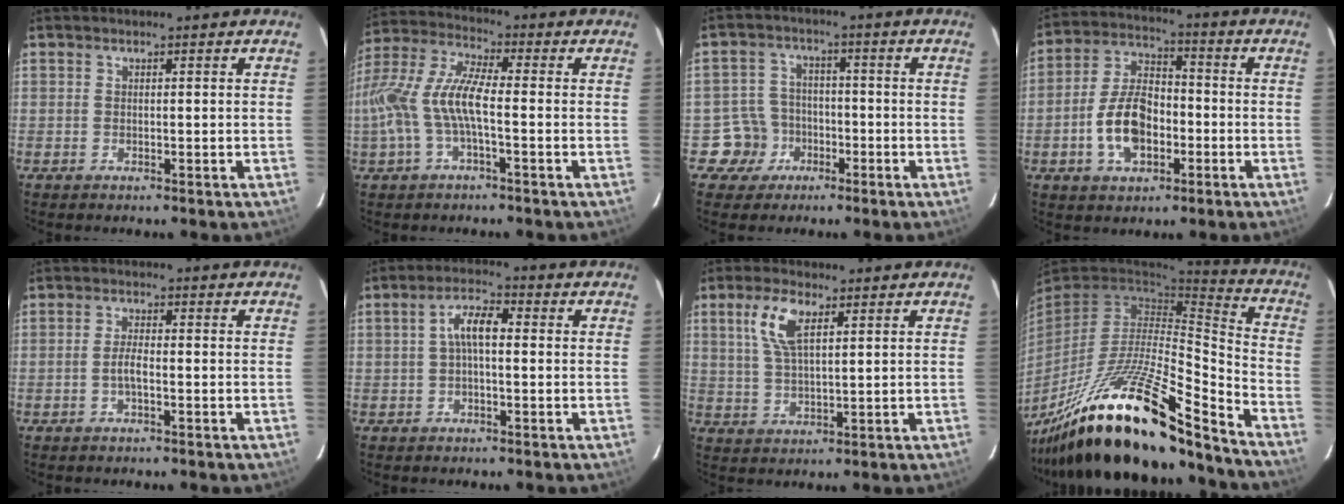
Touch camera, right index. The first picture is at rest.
{"total": 13.4, "force": [-2.6, 4.0, 12.5], "torque": [-0.265, 0.003, -0.050]}
{"total": 6.4, "force": [-3.1, 5.6, -0.3], "torque": [-0.008, 0.027, -0.052]}
{"total": 11.6, "force": [-3.5, 6.8, 8.7], "torque": [-0.177, 0.019, -0.059]}
{"total": 1.4, "force": [-0.5, 0.4, 1.3], "torque": [-0.025, 0.001, -0.010]}
{"total": 5.2, "force": [0.2, 1.9, 4.8], "torque": [-0.093, 0.017, 0.002]}
{"total": 7.3, "force": [3.2, 2.8, 6.0], "torque": [-0.122, 0.010, 0.065]}
{"total": 27.4, "force": [-20.0, 4.7, 18.1], "torque": [-0.317, -0.042, -0.338]}